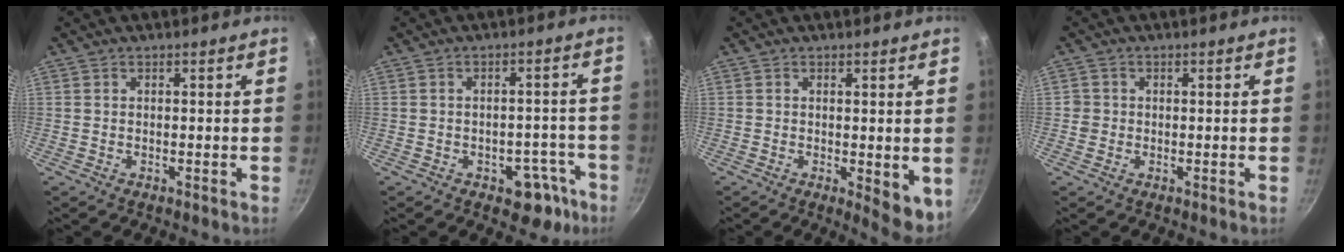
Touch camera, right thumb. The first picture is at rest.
{"total": 7.3, "force": [-4.1, 4.4, 4.1], "torque": [-0.022, 0.040, -0.047]}
{"total": 5.9, "force": [-1.0, 2.0, 5.4], "torque": [-0.064, -0.016, -0.008]}
{"total": 1.7, "force": [-0.2, 1.7, 0.2], "torque": [0.007, 0.007, -0.005]}